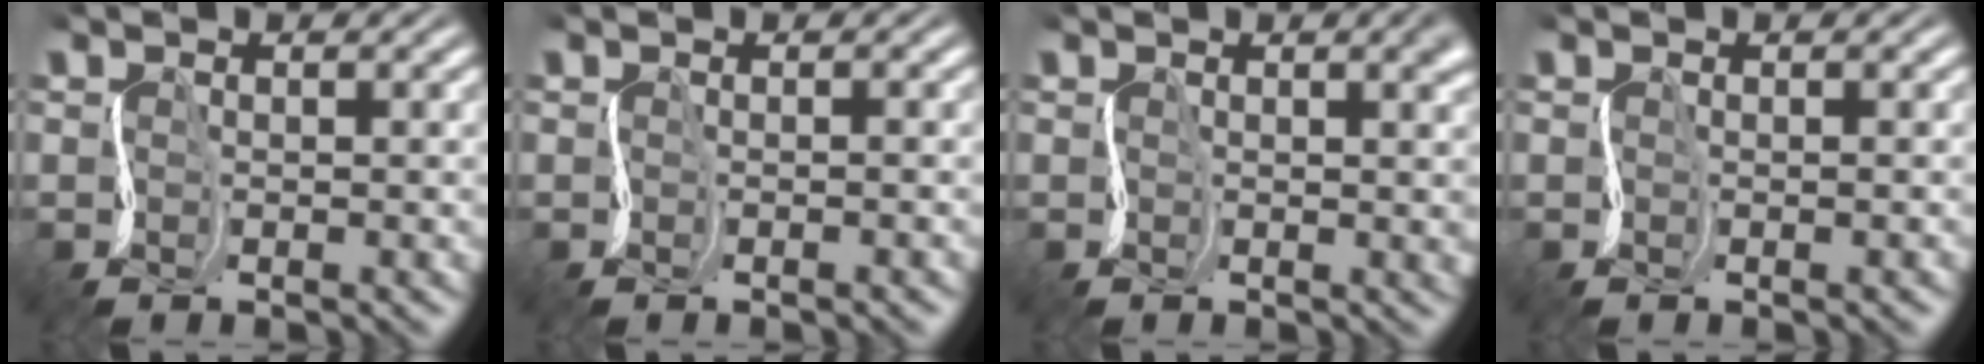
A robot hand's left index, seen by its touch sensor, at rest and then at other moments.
{"total": 0.6, "force": [-0.5, -0.2, 0.3], "torque": [0.000, 0.000, -0.005]}
{"total": 3.9, "force": [0.7, 1.6, 3.4], "torque": [-0.023, 0.004, 0.008]}
{"total": 0.0}